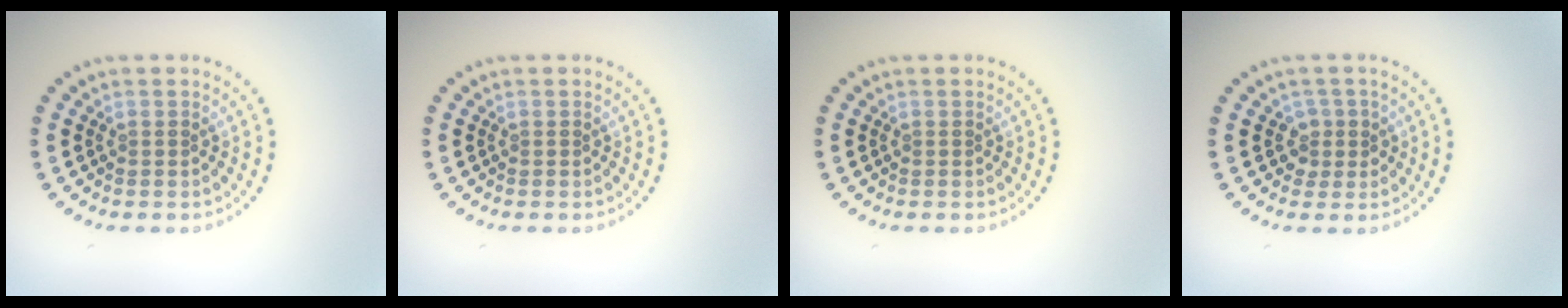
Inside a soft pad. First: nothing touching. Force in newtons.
{"total": 0.0}
{"total": 0.0}
{"total": 1.8, "press": 1.4, "slide": 1.1}